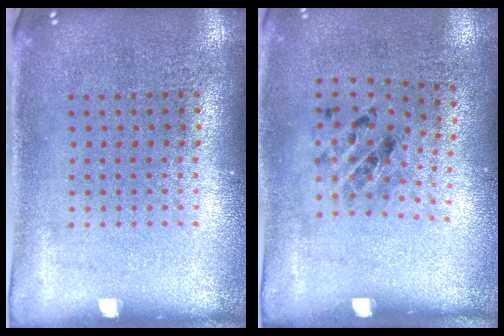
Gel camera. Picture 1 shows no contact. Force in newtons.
{"total": 1.2, "press": 0.6, "slide": 1.1}